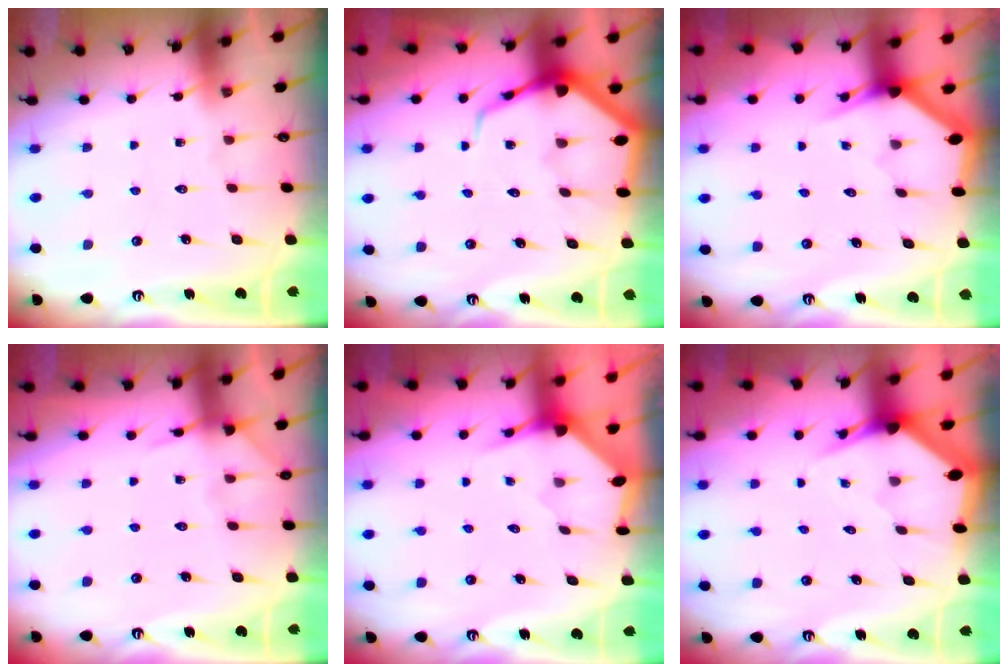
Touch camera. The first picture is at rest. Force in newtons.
{"total": 8.4, "press": 8.3, "slide": 0.8}
{"total": 3.1, "press": 3.1, "slide": 0.2}
{"total": 5.6, "press": 5.6, "slide": 0.6}
{"total": 3.5, "press": 3.4, "slide": 0.3}
{"total": 3.4, "press": 3.4, "slide": 0.2}